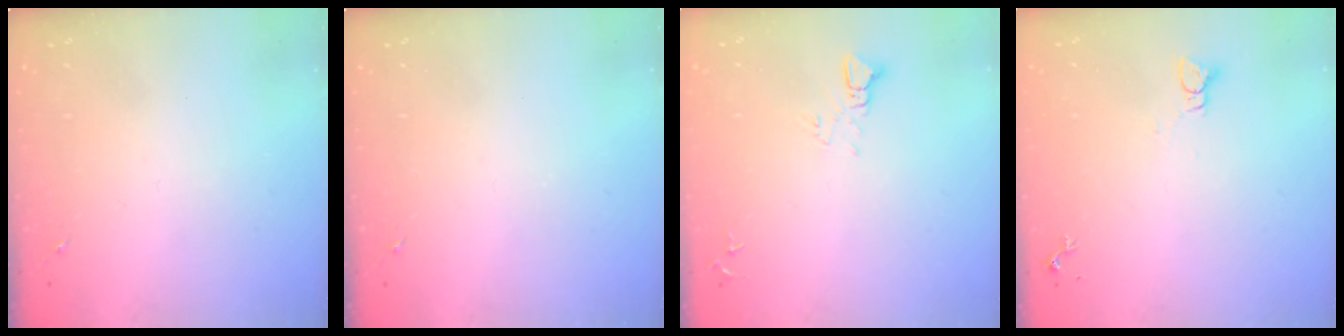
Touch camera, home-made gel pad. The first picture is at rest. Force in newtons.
{"total": 0.0}
{"total": 3.4, "press": 3.4, "slide": 0.4}
{"total": 2.2, "press": 2.2, "slide": 0.1}